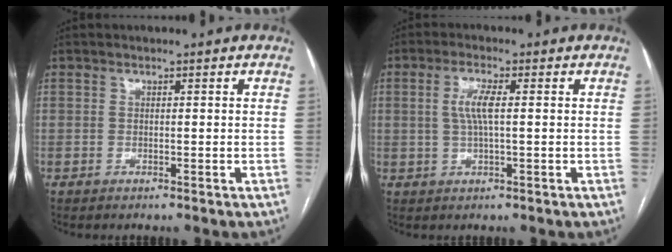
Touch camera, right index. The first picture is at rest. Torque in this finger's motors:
{"motor_torque": [0.06, -0.01, 0.10, 0.07]}